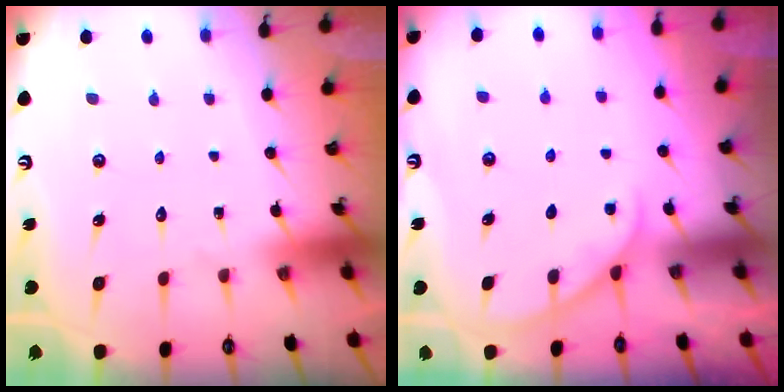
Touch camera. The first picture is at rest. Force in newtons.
{"total": 2.1, "press": 2.1, "slide": 0.2}